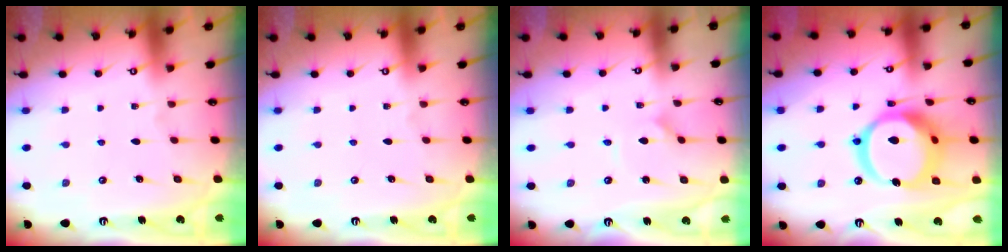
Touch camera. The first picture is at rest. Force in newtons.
{"total": 0.0}
{"total": 0.9, "press": 0.9, "slide": 0.0}
{"total": 20.9, "press": 20.7, "slide": 2.4}